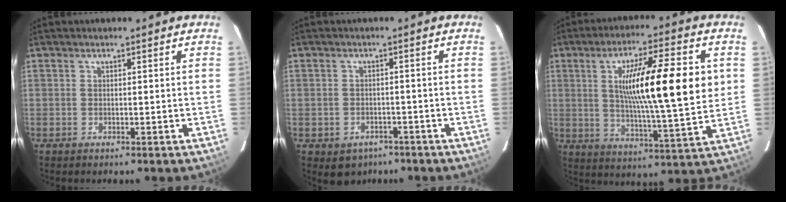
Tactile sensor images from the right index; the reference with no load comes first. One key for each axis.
{"total": 4.2, "fx": -2.6, "fy": 3.2, "fz": 0.9, "tx": -0.013, "ty": 0.006, "tz": -0.027}
{"total": 18.0, "fx": 3.2, "fy": 1.6, "fz": 17.6, "tx": -0.288, "ty": 0.001, "tz": 0.047}